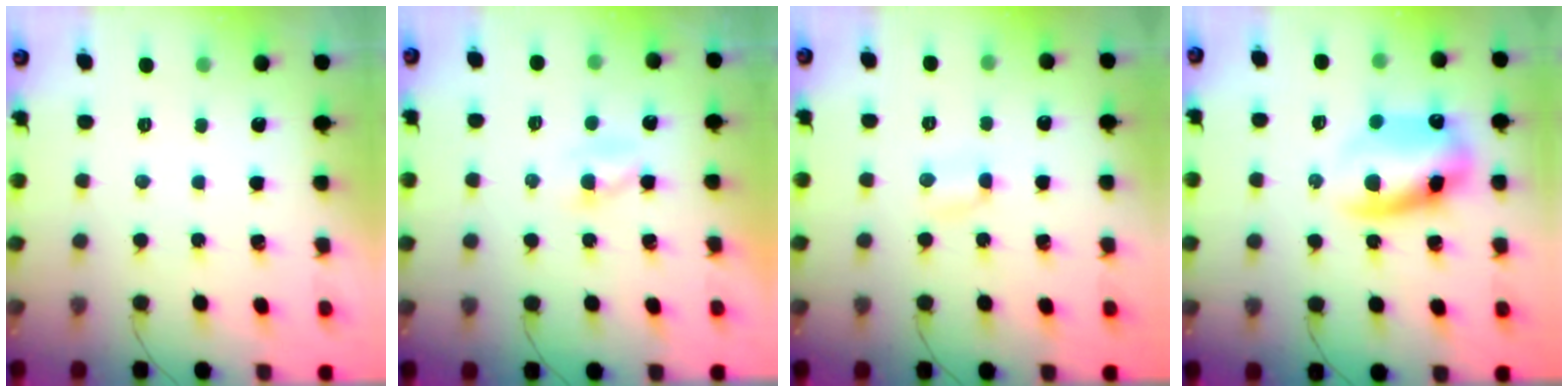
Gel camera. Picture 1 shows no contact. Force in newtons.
{"total": 1.7, "press": 1.5, "slide": 0.8}
{"total": 2.7, "press": 2.6, "slide": 0.8}
{"total": 11.9, "press": 11.7, "slide": 2.3}